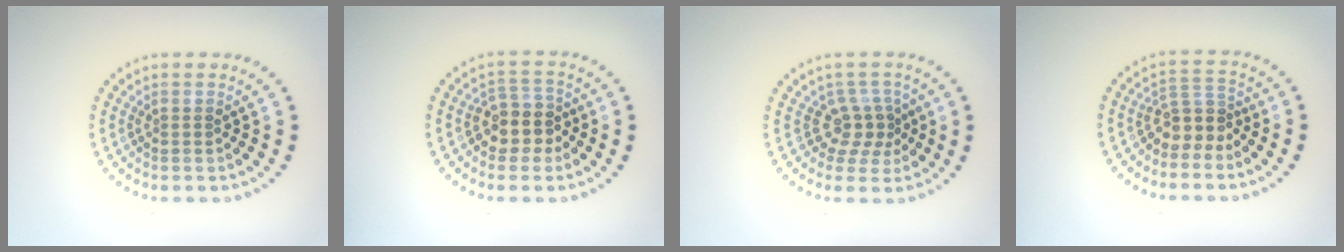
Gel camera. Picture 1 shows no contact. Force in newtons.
{"total": 3.1, "press": 2.7, "slide": 1.4}
{"total": 2.8, "press": 2.0, "slide": 2.0}
{"total": 2.9, "press": 2.0, "slide": 2.0}